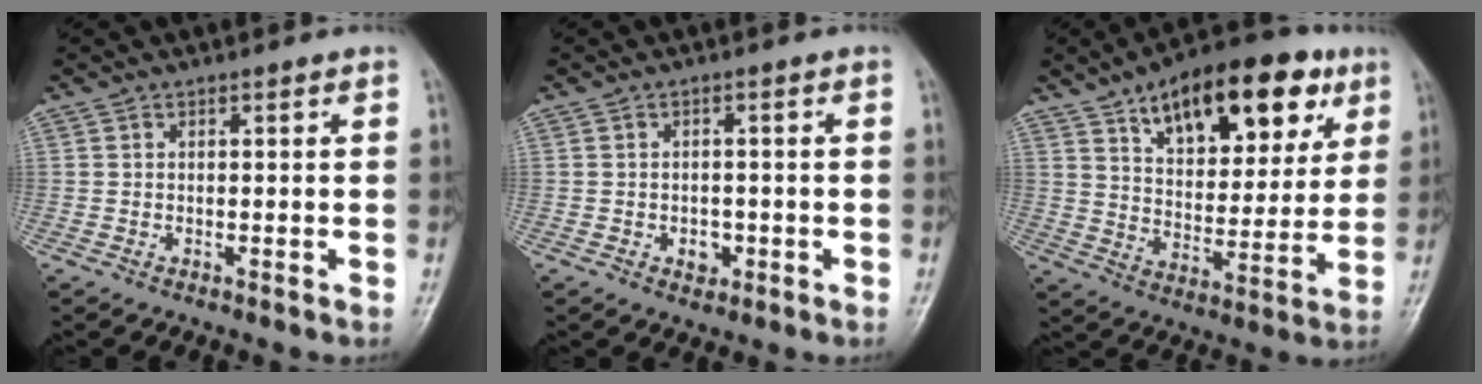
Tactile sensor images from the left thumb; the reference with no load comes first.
{"total": 2.8, "force": [-0.9, 2.1, 1.5], "torque": [-0.008, 0.004, -0.009]}
{"total": 22.0, "force": [11.3, 10.8, 15.5], "torque": [-0.187, -0.024, 0.177]}